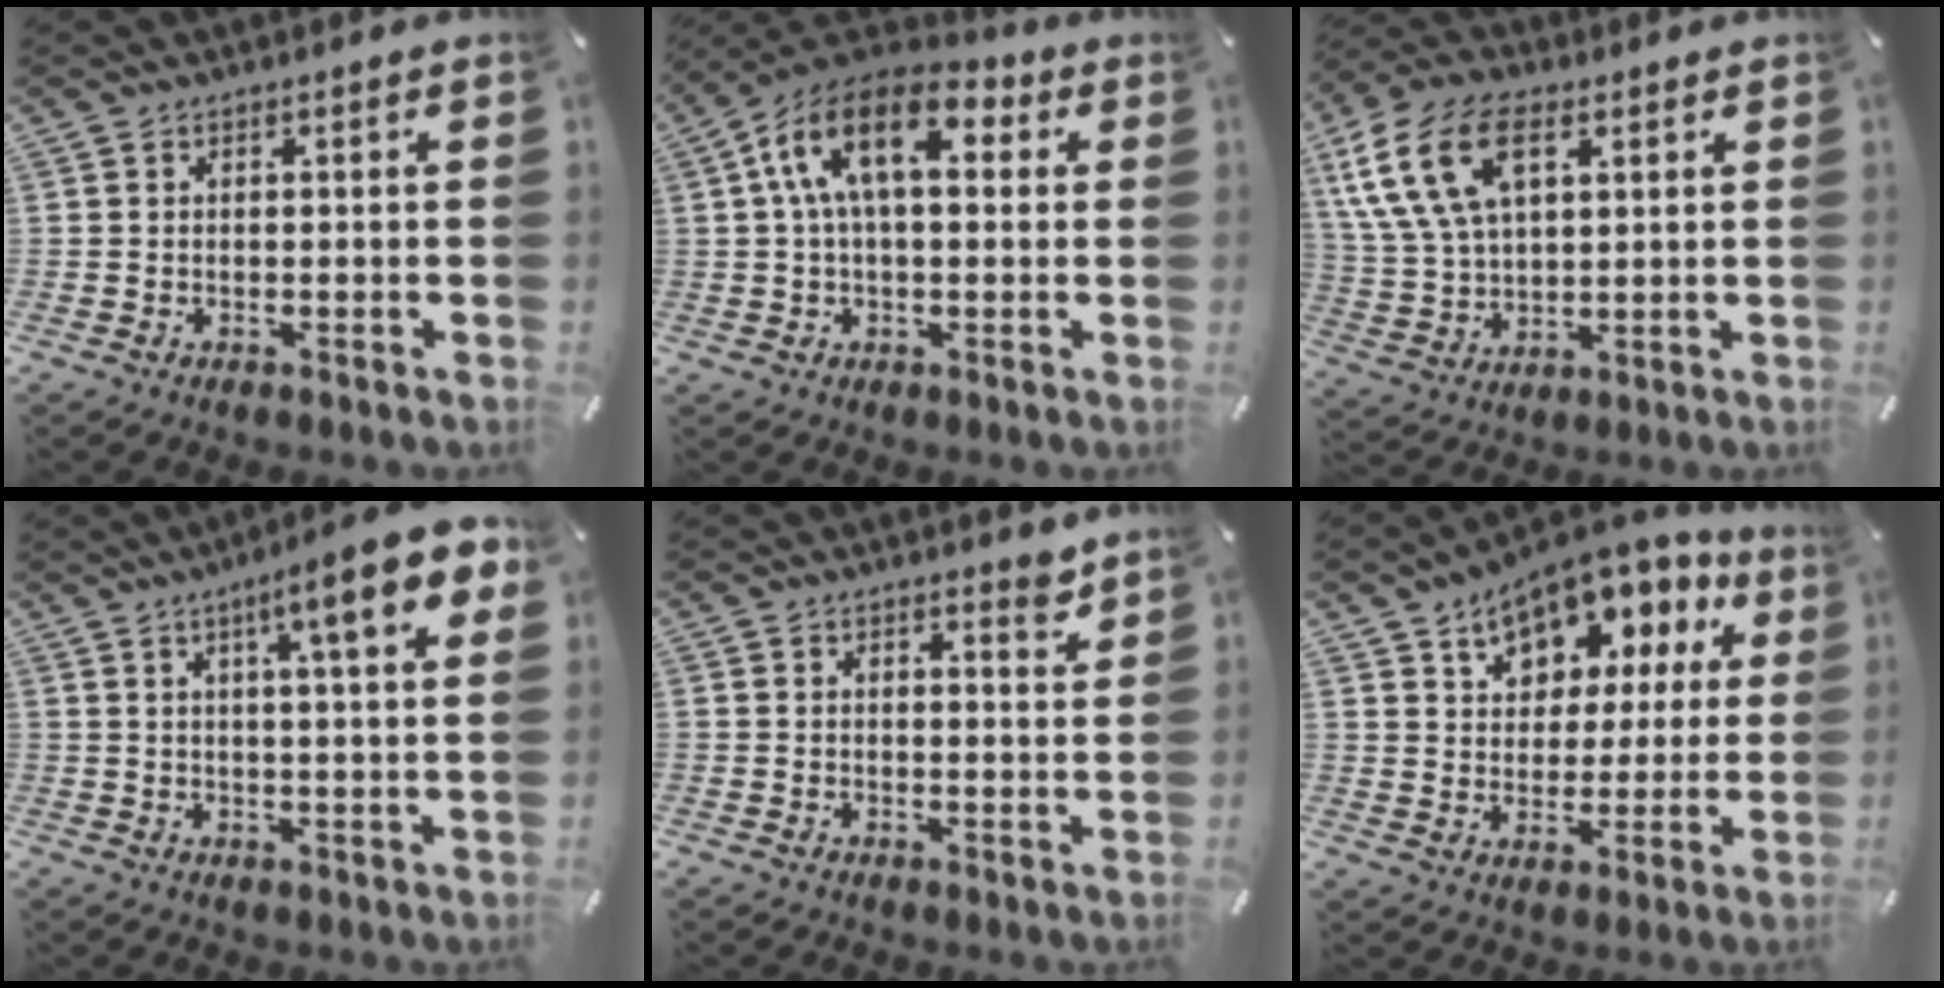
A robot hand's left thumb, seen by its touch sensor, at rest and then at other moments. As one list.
[{"total": 14.5, "force": [4.4, 7.8, 11.5], "torque": [-0.214, -0.001, 0.076]}, {"total": 15.5, "force": [6.1, 9.3, 10.7], "torque": [-0.262, -0.003, 0.107]}, {"total": 13.2, "force": [6.0, 2.2, 11.5], "torque": [-0.168, -0.023, 0.089]}, {"total": 3.1, "force": [2.7, 1.0, 1.2], "torque": [-0.005, -0.021, 0.043]}, {"total": 11.8, "force": [7.7, 8.0, 4.1], "torque": [-0.064, -0.060, 0.140]}]